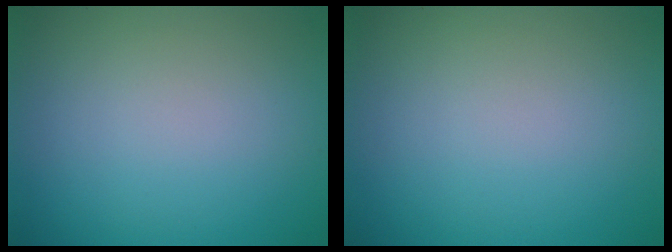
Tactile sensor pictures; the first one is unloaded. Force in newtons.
{"total": 0.0}